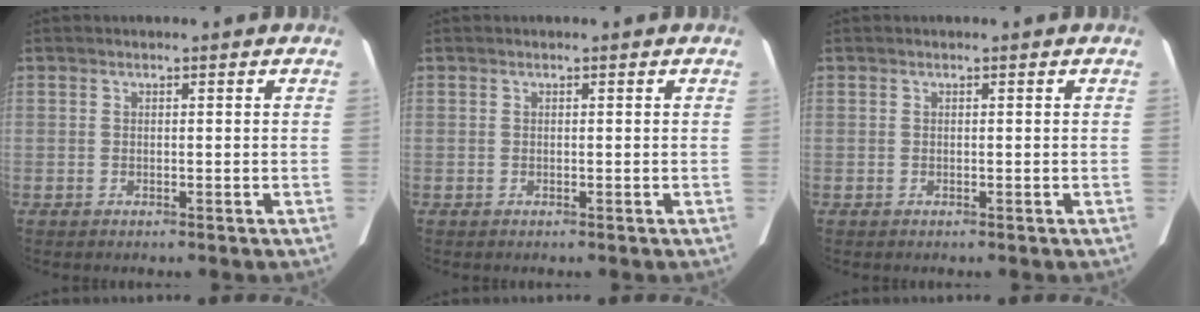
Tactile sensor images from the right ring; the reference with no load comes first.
{"total": 0.0}
{"total": 0.0}